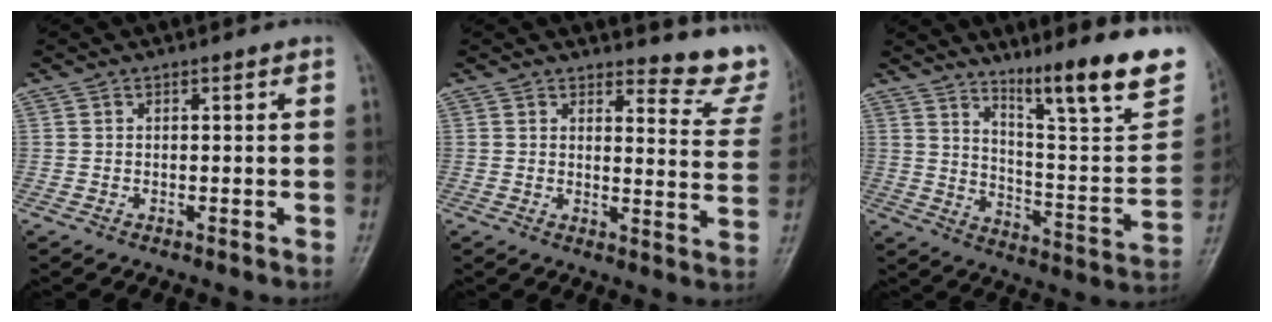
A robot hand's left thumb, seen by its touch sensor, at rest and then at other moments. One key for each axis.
{"total": 10.1, "fx": 9.6, "fy": 2.5, "fz": 1.7, "tx": 0.013, "ty": -0.104, "tz": 0.085}
{"total": 21.0, "fx": 14.6, "fy": 2.8, "fz": 14.7, "tx": -0.182, "ty": -0.089, "tz": 0.224}